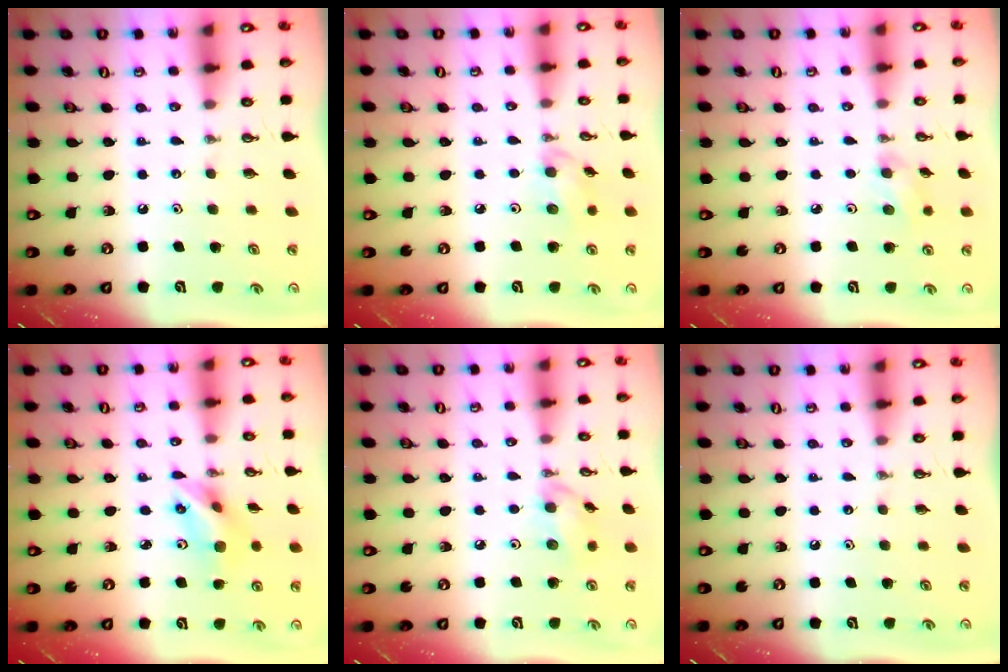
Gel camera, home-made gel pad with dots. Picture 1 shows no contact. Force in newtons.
{"total": 6.4, "press": 6.2, "slide": 1.6}
{"total": 6.1, "press": 5.8, "slide": 1.9}
{"total": 8.6, "press": 8.1, "slide": 2.6}
{"total": 8.9, "press": 8.9, "slide": 1.1}
{"total": 0.0}